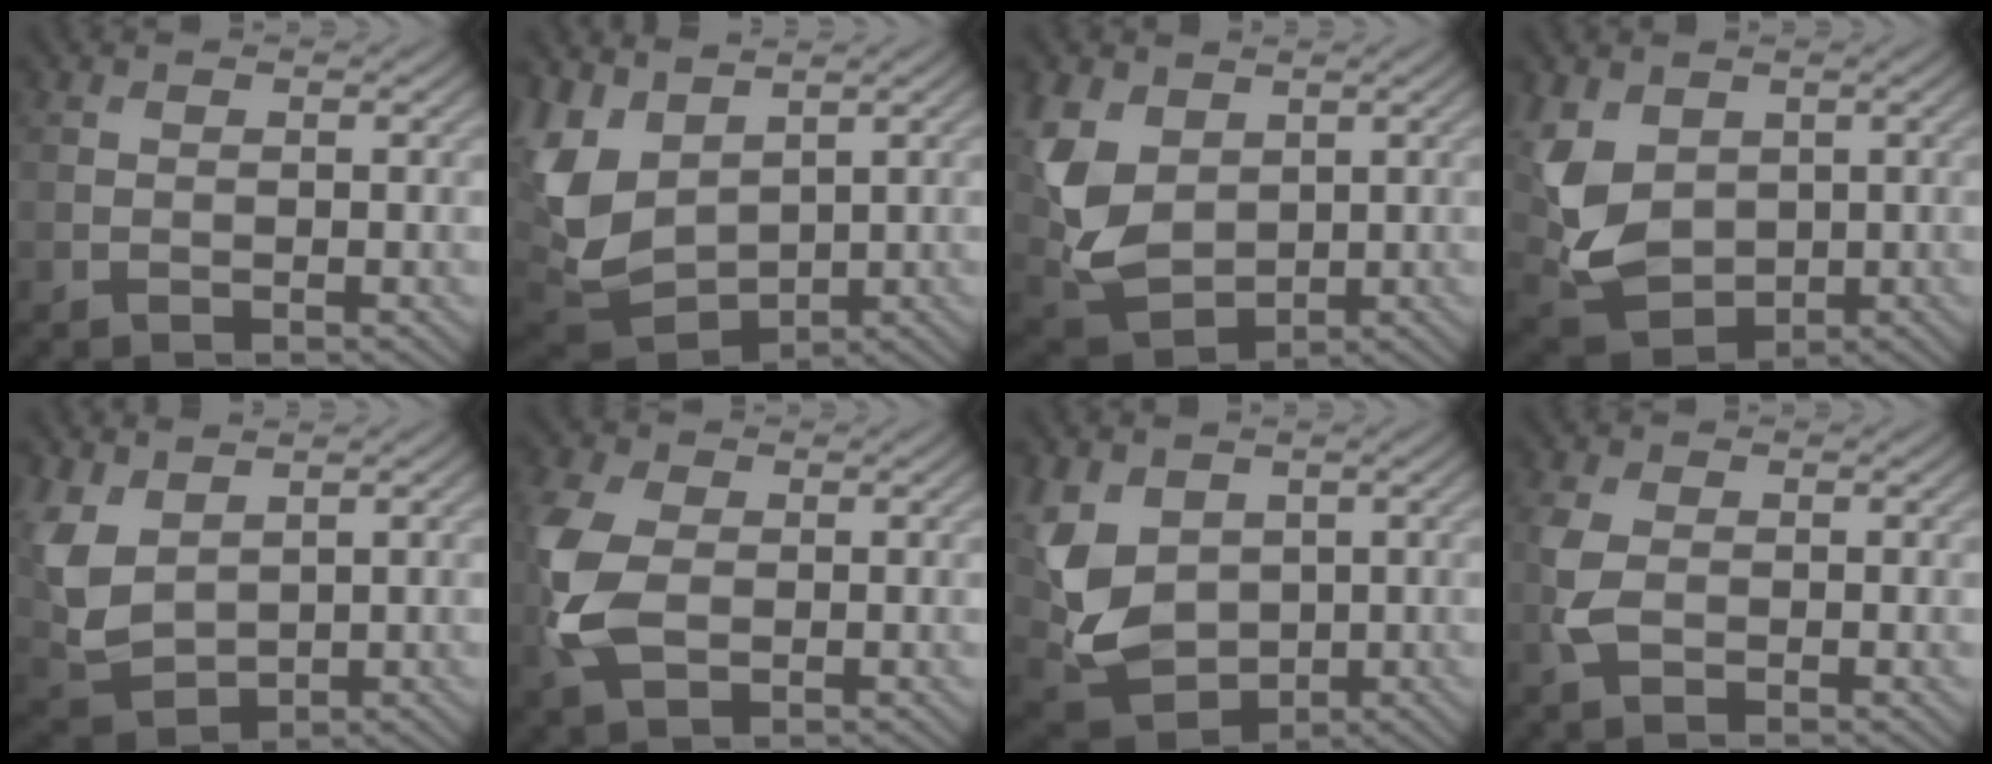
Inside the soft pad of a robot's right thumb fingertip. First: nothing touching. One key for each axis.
{"total": 10.7, "fx": 2.8, "fy": 7.1, "fz": 7.6, "tx": -0.226, "ty": -0.005, "tz": 0.055}
{"total": 9.9, "fx": 2.4, "fy": 7.1, "fz": 6.5, "tx": -0.189, "ty": 0.002, "tz": 0.046}
{"total": 8.5, "fx": 1.5, "fy": 6.3, "fz": 5.5, "tx": -0.149, "ty": -0.007, "tz": 0.028}
{"total": 7.5, "fx": 2.6, "fy": 4.8, "fz": 5.0, "tx": -0.145, "ty": -0.005, "tz": 0.059}
{"total": 7.8, "fx": -0.7, "fy": 4.9, "fz": 6.0, "tx": -0.173, "ty": -0.005, "tz": -0.019}
{"total": 9.5, "fx": 1.5, "fy": 7.2, "fz": 6.1, "tx": -0.177, "ty": -0.005, "tz": 0.024}
{"total": 3.1, "fx": -0.7, "fy": 1.5, "fz": 2.6, "tx": -0.075, "ty": 0.000, "tz": -0.022}